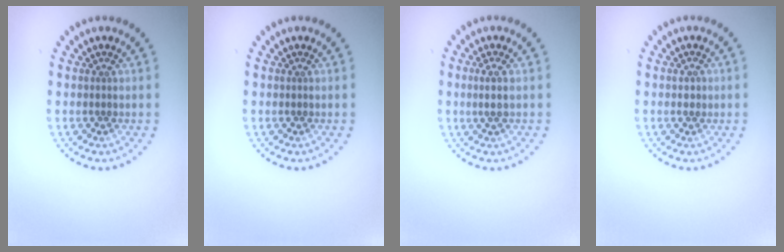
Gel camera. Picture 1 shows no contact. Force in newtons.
{"total": 0.0}
{"total": 1.5, "press": 1.3, "slide": 0.9}
{"total": 0.8, "press": 0.8, "slide": 0.1}